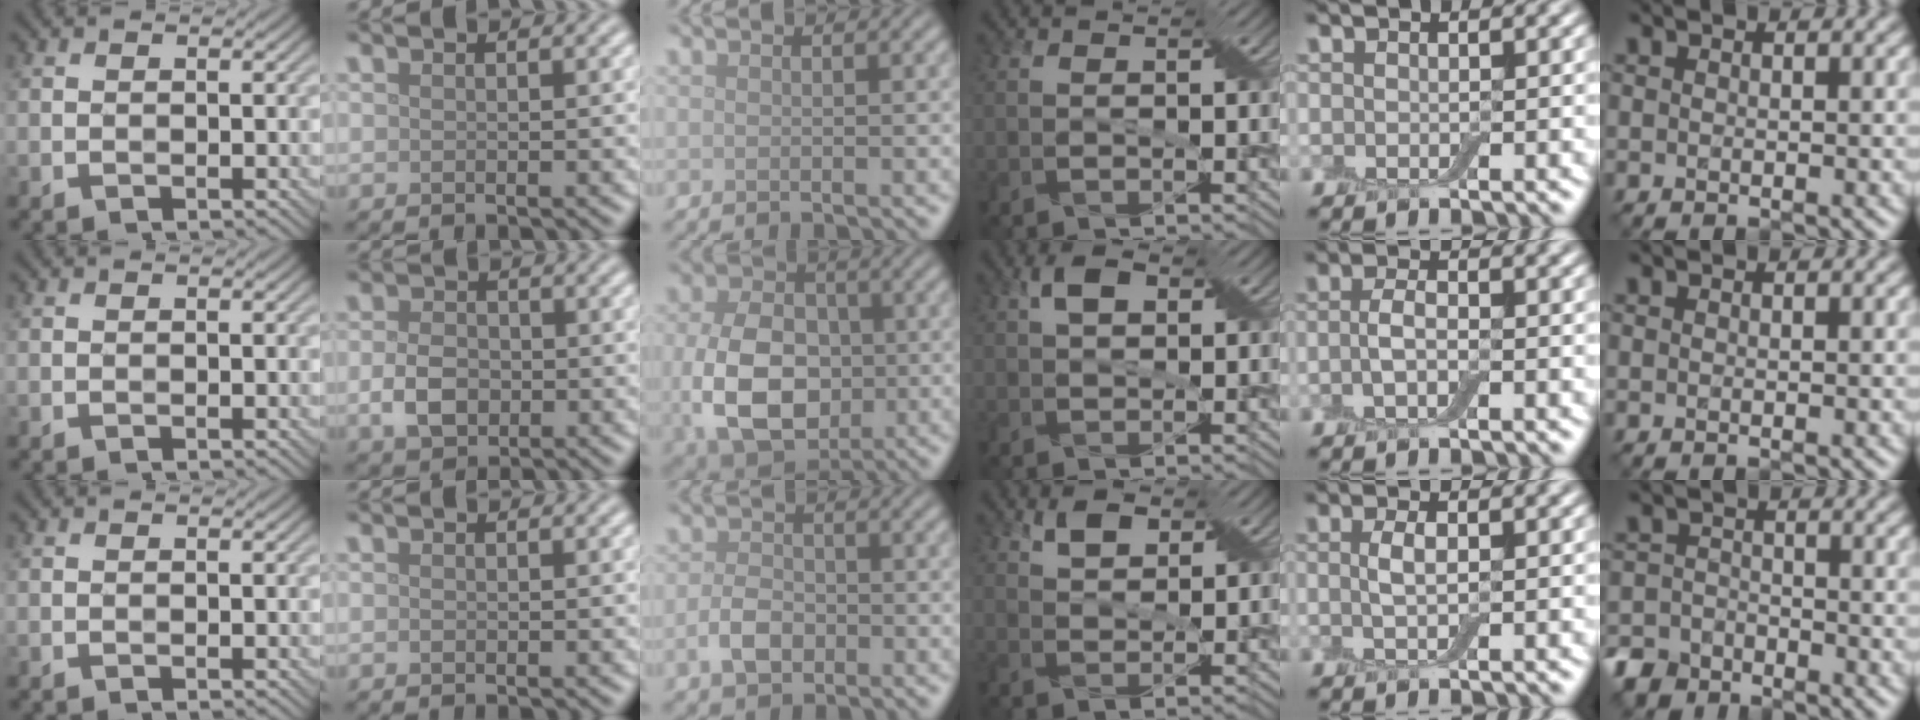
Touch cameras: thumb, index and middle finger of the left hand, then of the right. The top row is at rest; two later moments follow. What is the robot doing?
{"motion": "fold", "object": "apron"}